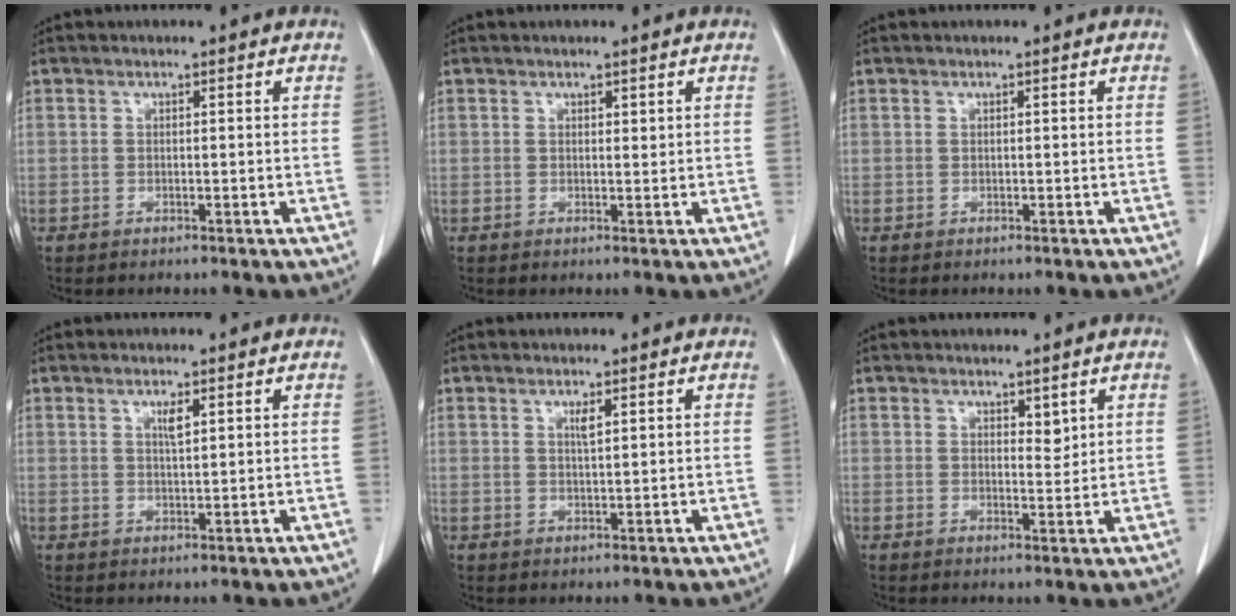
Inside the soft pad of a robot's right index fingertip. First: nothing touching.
{"total": 0.5, "force": [0.4, 0.2, 0.3], "torque": [-0.001, -0.003, 0.004]}
{"total": 0.0}
{"total": 1.8, "force": [0.8, 0.2, 1.5], "torque": [-0.030, -0.002, 0.015]}
{"total": 1.3, "force": [0.7, 0.0, 1.2], "torque": [-0.024, -0.003, 0.011]}
{"total": 1.8, "force": [1.2, 0.8, 1.1], "torque": [-0.013, -0.009, 0.021]}